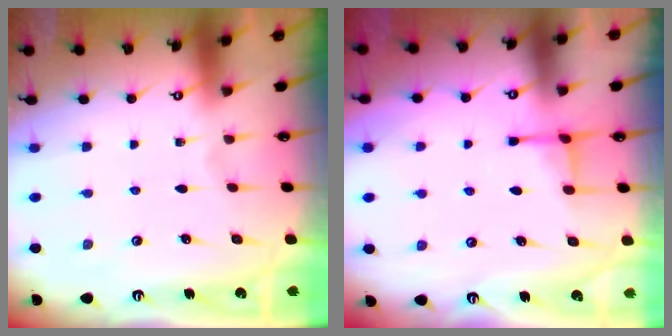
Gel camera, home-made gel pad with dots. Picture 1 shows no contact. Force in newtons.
{"total": 2.6, "press": 2.5, "slide": 0.8}